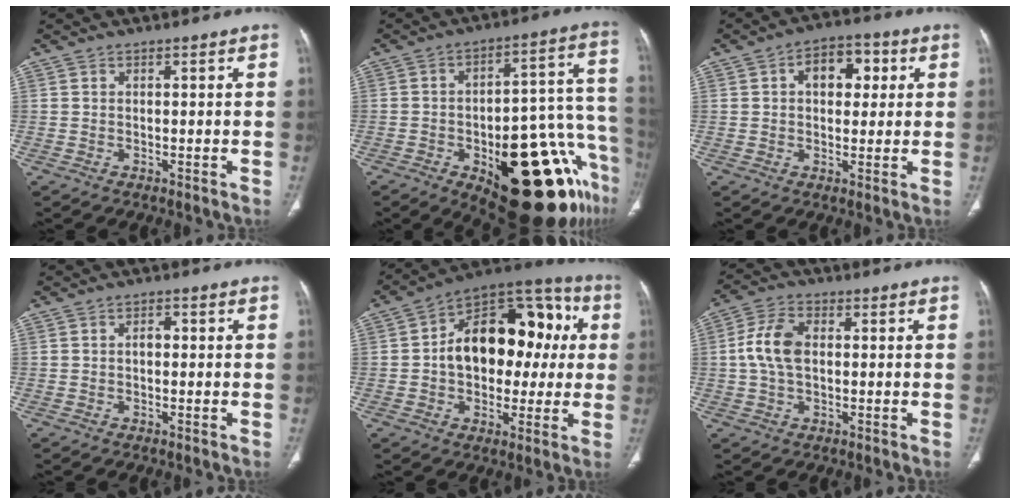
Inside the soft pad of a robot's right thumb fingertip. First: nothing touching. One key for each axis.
{"total": 29.1, "fx": -13.5, "fy": 11.1, "fz": 23.2, "tx": -0.221, "ty": 0.083, "tz": -0.179}
{"total": 8.5, "fx": 2.2, "fy": 5.5, "fz": 6.1, "tx": -0.053, "ty": 0.009, "tz": 0.026}
{"total": 1.6, "fx": -0.1, "fy": 1.0, "fz": 1.3, "tx": -0.014, "ty": 0.007, "tz": -0.006}
{"total": 21.6, "fx": 1.8, "fy": 13.9, "fz": 16.4, "tx": -0.193, "ty": 0.044, "tz": 0.021}
{"total": 7.8, "fx": 0.4, "fy": 4.8, "fz": 6.1, "tx": -0.127, "ty": 0.018, "tz": 0.003}